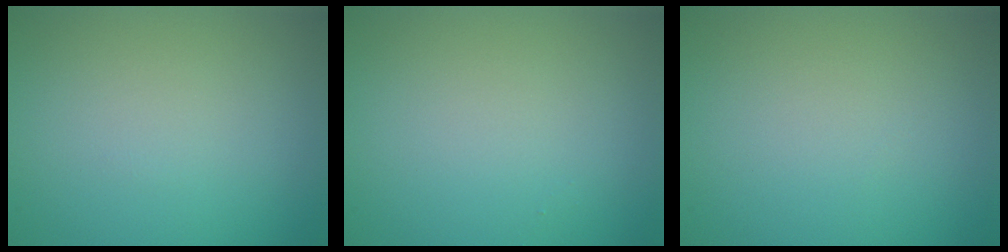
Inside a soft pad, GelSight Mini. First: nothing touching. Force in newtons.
{"total": 0.0}
{"total": 0.0}